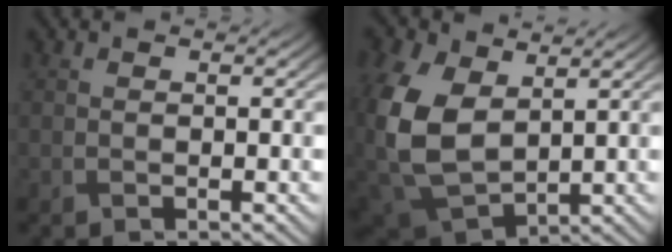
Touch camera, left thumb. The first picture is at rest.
{"total": 11.8, "force": [2.3, 8.0, 8.4], "torque": [-0.241, -0.005, 0.048]}